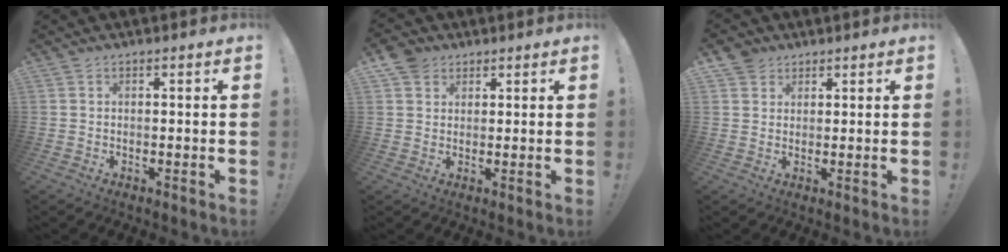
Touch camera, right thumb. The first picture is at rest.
{"total": 5.0, "force": [3.0, 3.8, 1.2], "torque": [-0.016, -0.016, 0.058]}
{"total": 3.9, "force": [2.7, 2.8, 0.5], "torque": [-0.007, -0.013, 0.050]}